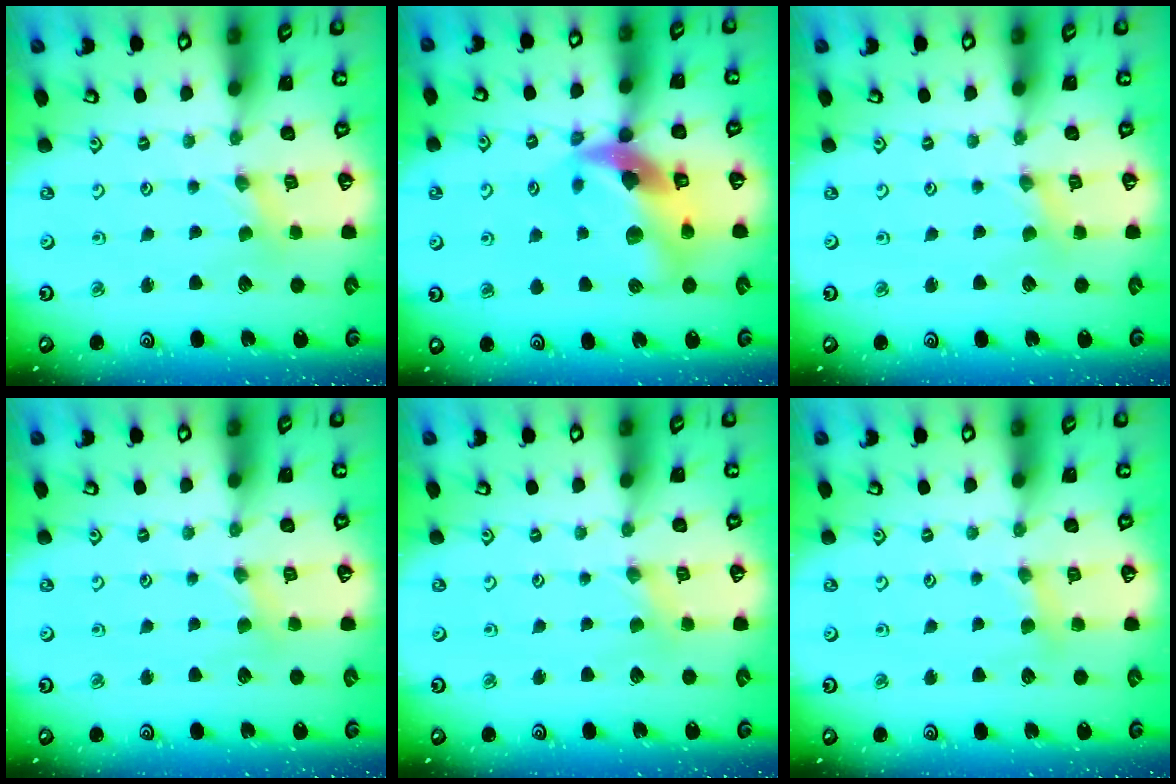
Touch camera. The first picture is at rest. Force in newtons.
{"total": 16.0, "press": 15.8, "slide": 2.4}
{"total": 0.7, "press": 0.7, "slide": 0.1}
{"total": 1.9, "press": 1.8, "slide": 0.4}
{"total": 1.1, "press": 1.1, "slide": 0.3}
{"total": 4.0, "press": 4.0, "slide": 0.6}